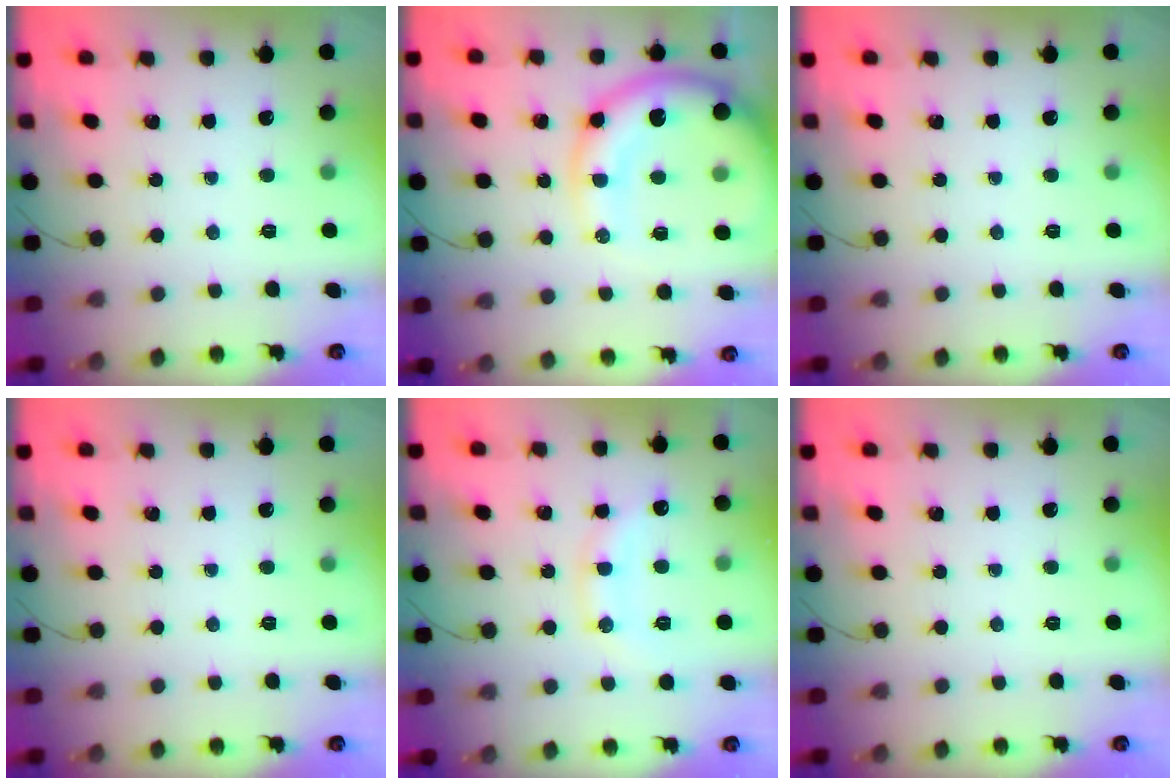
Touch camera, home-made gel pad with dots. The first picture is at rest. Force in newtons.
{"total": 15.3, "press": 14.8, "slide": 3.8}
{"total": 0.0}
{"total": 0.0}
{"total": 11.5, "press": 11.5, "slide": 0.7}
{"total": 0.0}